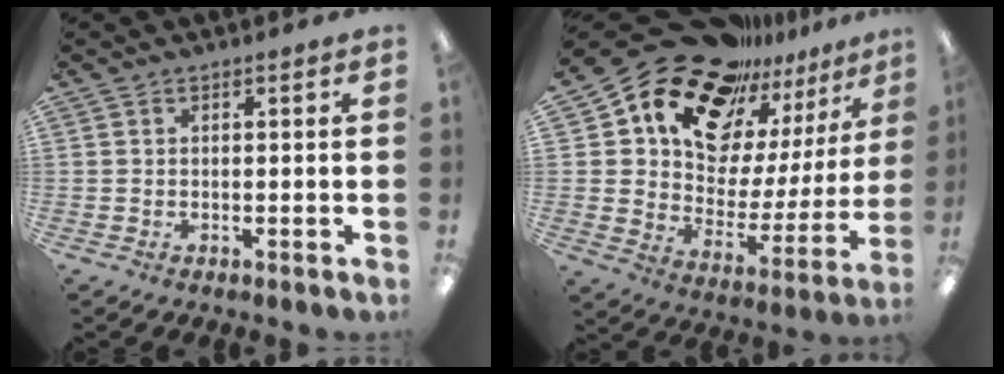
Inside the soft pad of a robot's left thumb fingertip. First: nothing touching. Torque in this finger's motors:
{"motor_torque": [2.37, 2.37, 1.38, -1.39, 0.35]}